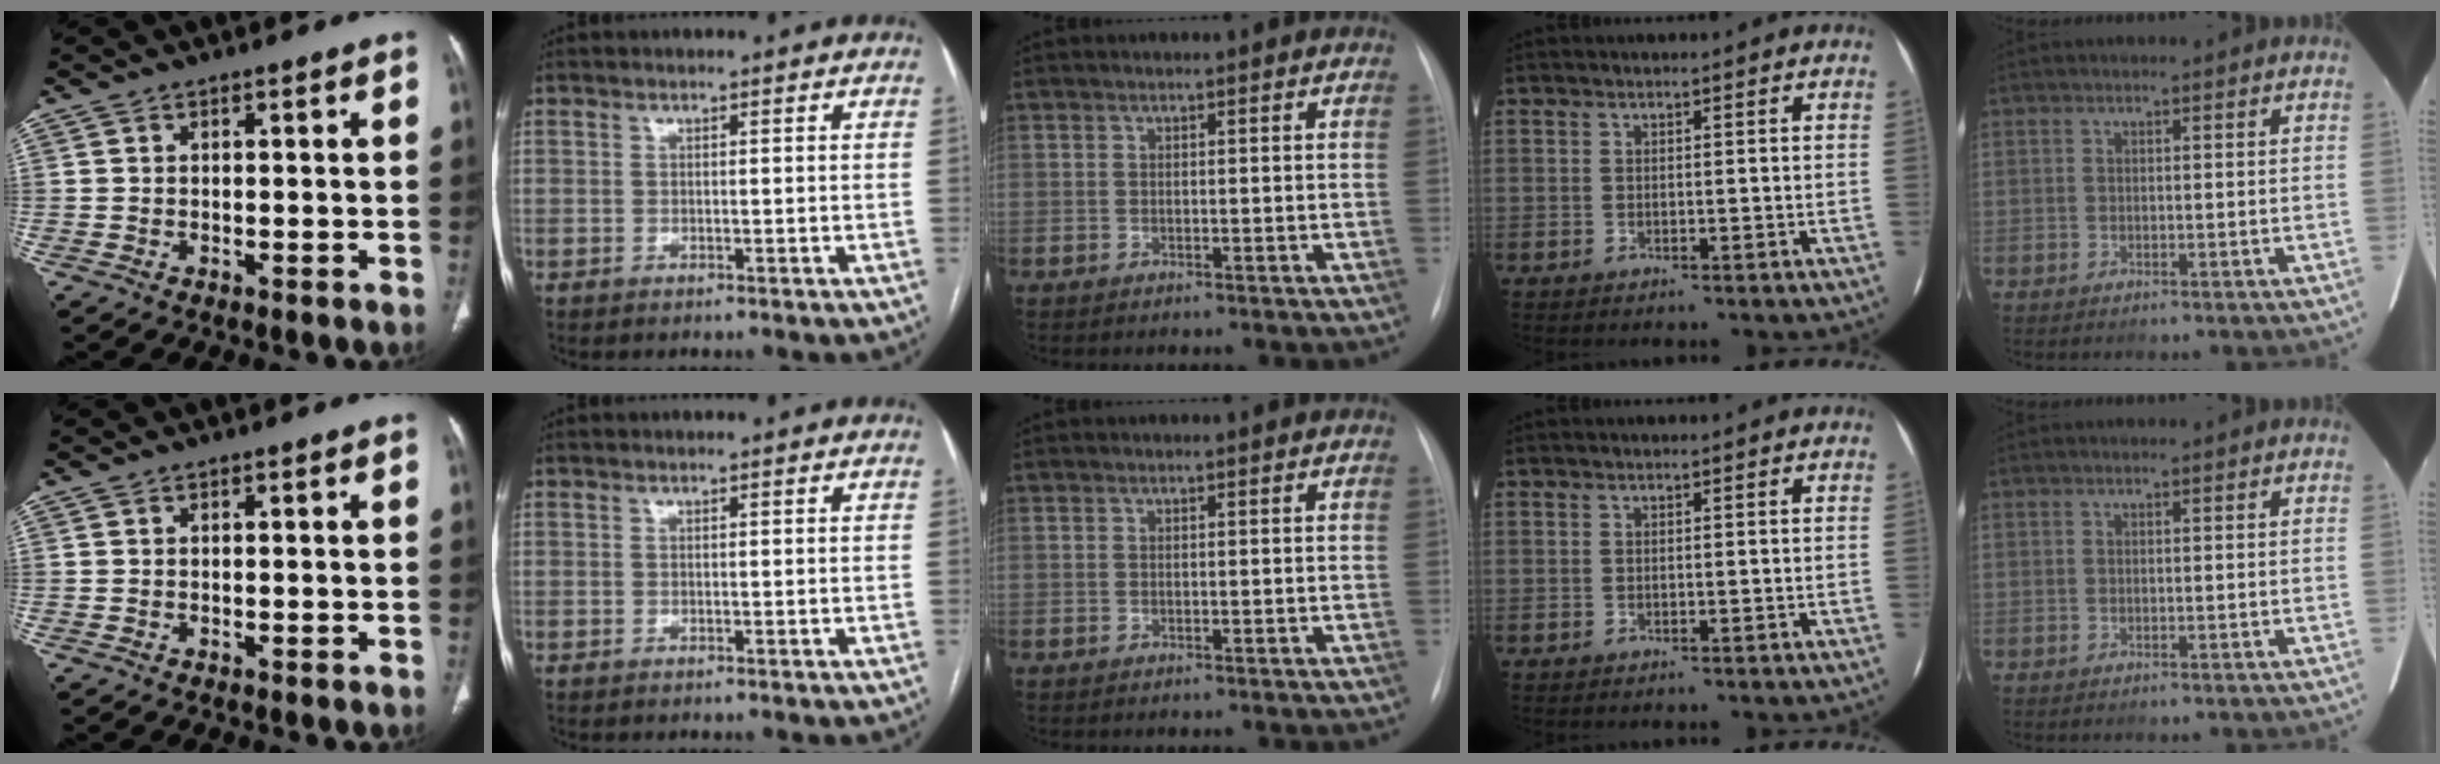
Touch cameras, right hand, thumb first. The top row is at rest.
{}